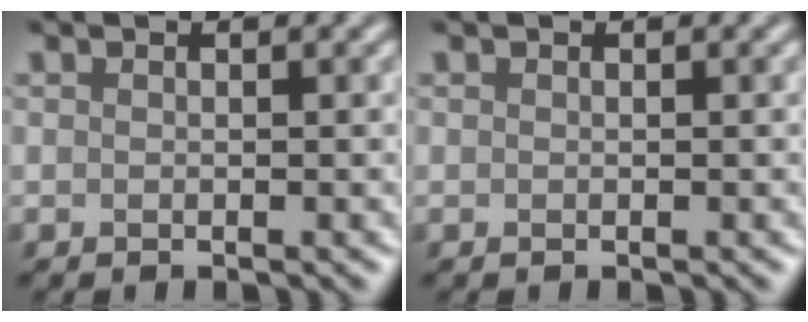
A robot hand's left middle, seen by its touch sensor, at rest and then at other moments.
{"total": 0.0}